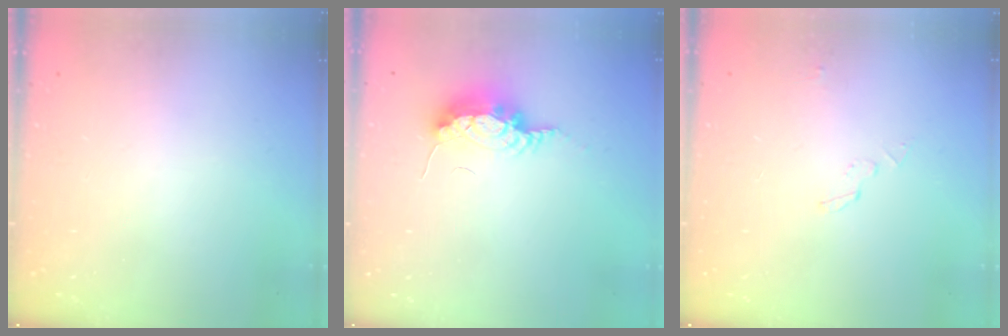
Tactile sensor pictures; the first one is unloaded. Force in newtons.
{"total": 14.9, "press": 10.1, "slide": 11.0}
{"total": 2.9, "press": 2.9, "slide": 0.3}